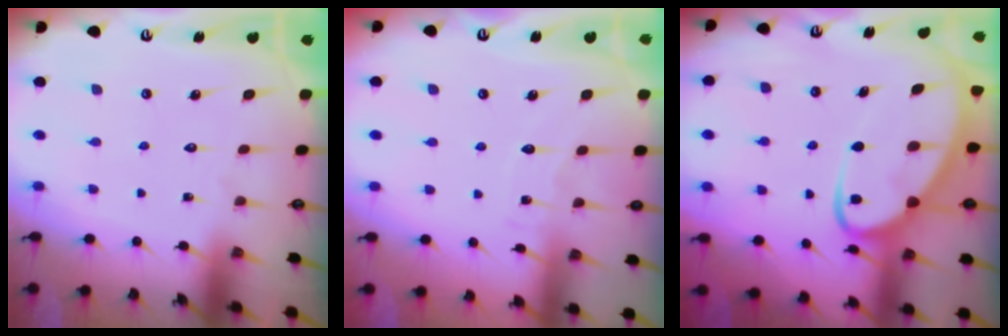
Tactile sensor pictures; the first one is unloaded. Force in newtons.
{"total": 3.4, "press": 3.4, "slide": 0.4}
{"total": 10.2, "press": 10.1, "slide": 1.1}